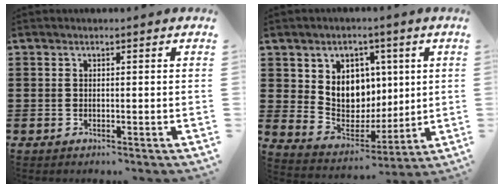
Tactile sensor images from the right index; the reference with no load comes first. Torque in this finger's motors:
{"motor_torque": [1.32, -0.40, 0.81, 0.09]}